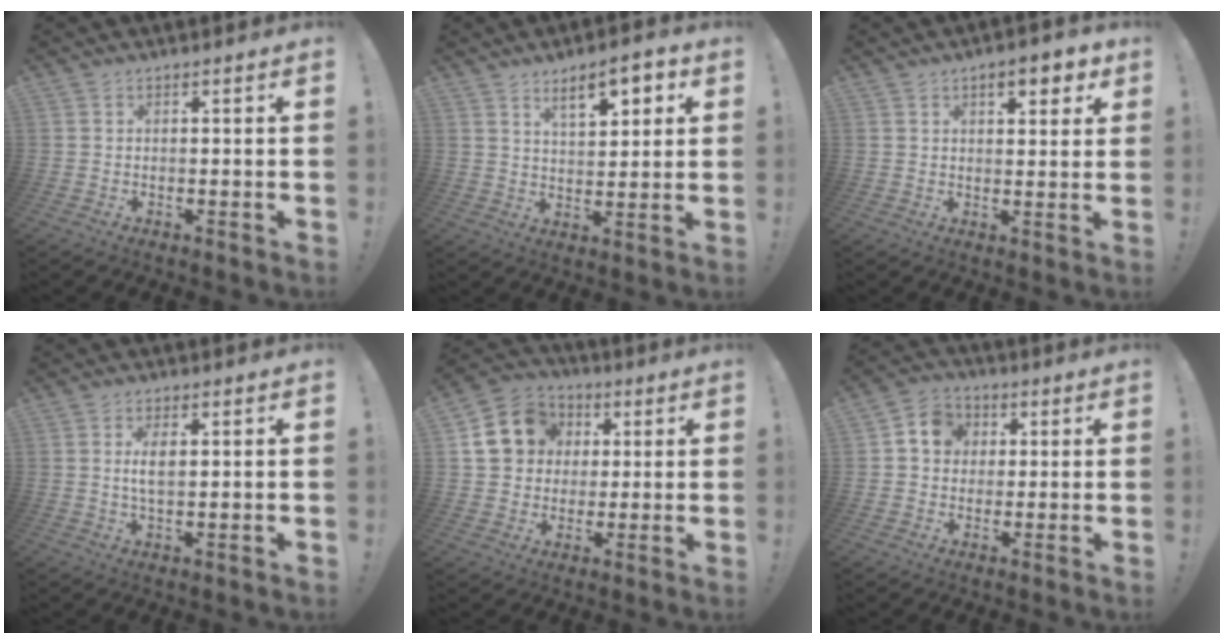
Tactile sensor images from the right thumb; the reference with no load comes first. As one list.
[{"total": 9.9, "force": [5.4, 3.7, 7.5], "torque": [-0.104, -0.020, 0.089]}, {"total": 6.5, "force": [3.7, 2.6, 4.8], "torque": [-0.052, -0.014, 0.057]}, {"total": 4.3, "force": [0.7, 1.6, 4.0], "torque": [-0.072, -0.006, 0.007]}, {"total": 13.8, "force": [3.3, 12.1, 5.6], "torque": [-0.070, 0.000, 0.071]}, {"total": 7.9, "force": [1.6, 7.0, 3.2], "torque": [-0.045, 0.004, 0.034]}]